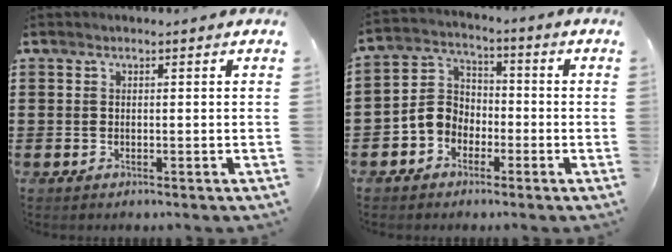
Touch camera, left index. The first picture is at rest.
{"total": 5.7, "force": [-2.3, 5.0, 1.7], "torque": [-0.060, 0.008, -0.052]}